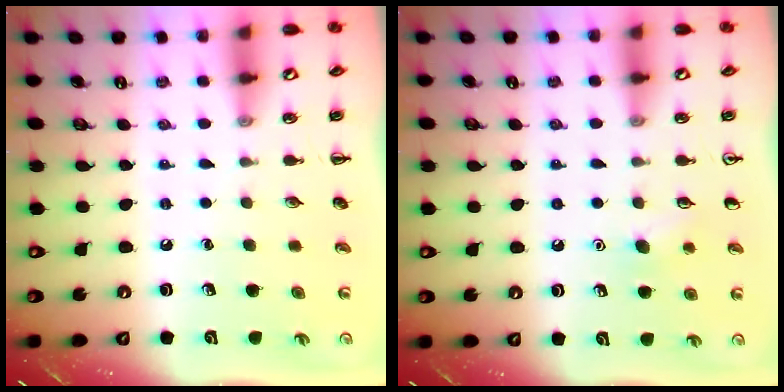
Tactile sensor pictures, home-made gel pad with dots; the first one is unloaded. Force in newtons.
{"total": 5.2, "press": 5.0, "slide": 1.4}